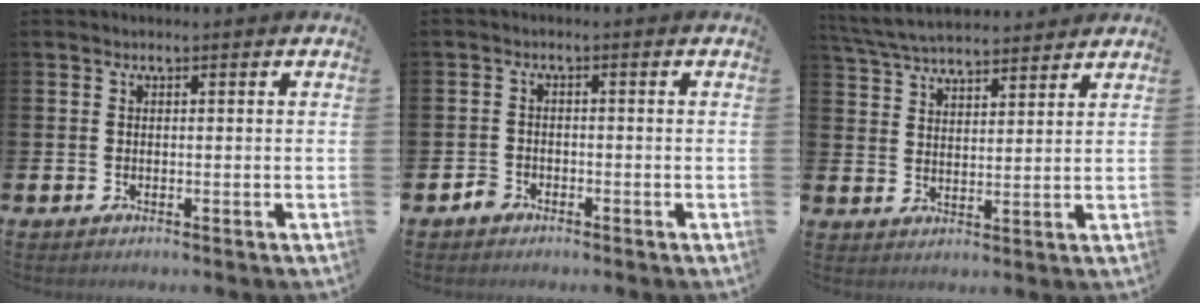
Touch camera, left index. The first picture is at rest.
{"total": 1.6, "force": [-1.4, 0.9, 0.0], "torque": [-0.009, 0.007, -0.029]}
{"total": 5.9, "force": [5.7, 0.9, 1.0], "torque": [-0.042, -0.028, 0.103]}